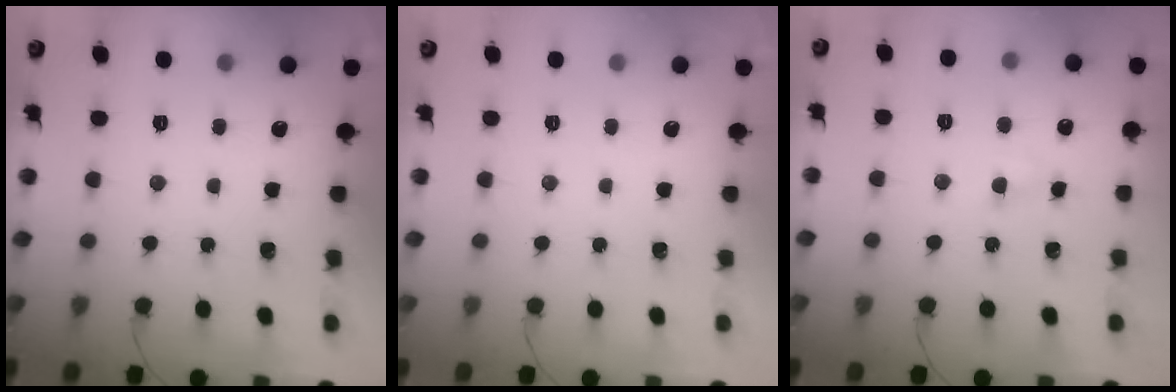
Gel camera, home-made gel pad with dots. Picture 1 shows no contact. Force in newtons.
{"total": 0.0}
{"total": 3.0, "press": 2.8, "slide": 1.0}